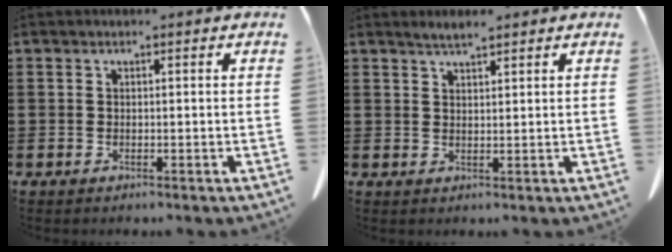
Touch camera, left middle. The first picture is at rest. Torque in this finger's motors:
{"motor_torque": [1.08, 1.06, 0.01, 0.01]}